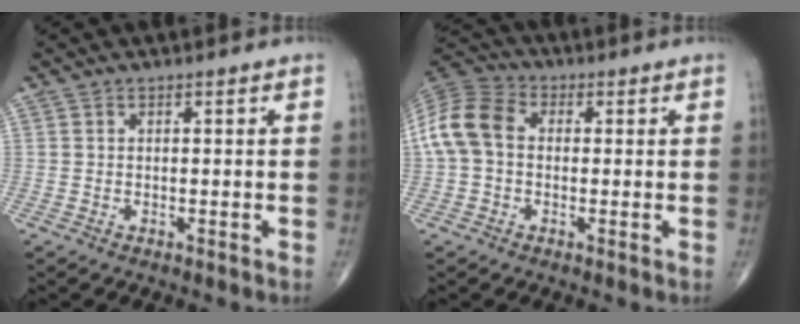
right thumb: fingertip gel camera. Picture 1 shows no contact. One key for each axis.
{"total": 10.4, "fx": 0.3, "fy": 7.6, "fz": 7.0, "tx": -0.146, "ty": 0.031, "tz": -0.007}